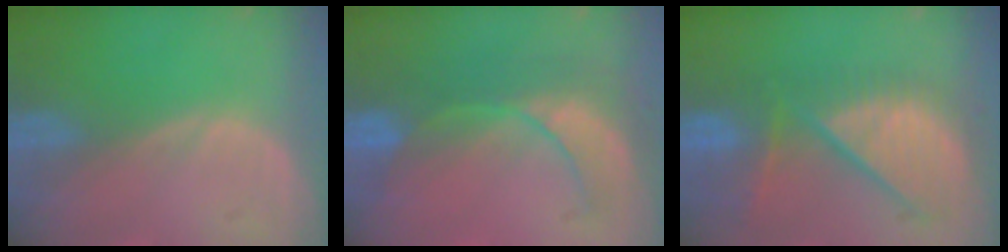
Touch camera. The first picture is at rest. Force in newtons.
{"total": 8.5, "press": 7.9, "slide": 3.3}
{"total": 10.5, "press": 9.7, "slide": 3.8}